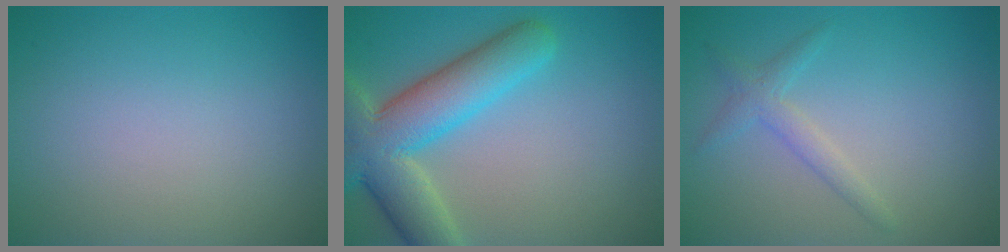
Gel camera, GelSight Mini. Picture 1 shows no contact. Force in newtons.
{"total": 8.7, "press": 8.7, "slide": 0.6}
{"total": 1.8, "press": 1.8, "slide": 0.0}